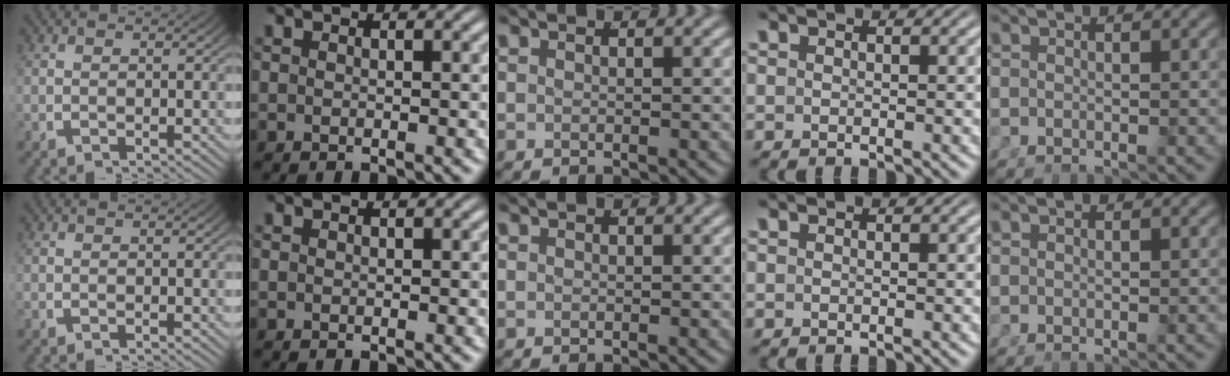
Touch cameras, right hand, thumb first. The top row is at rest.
{}